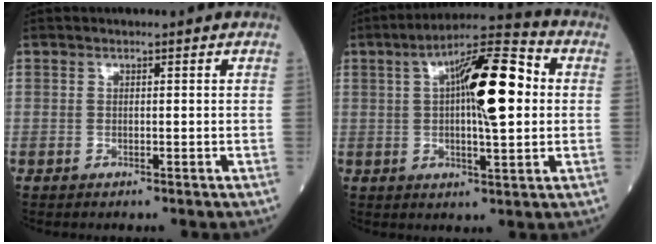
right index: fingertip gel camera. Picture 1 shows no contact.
{"total": 13.9, "force": [2.2, 2.8, 13.5], "torque": [-0.219, 0.027, 0.027]}